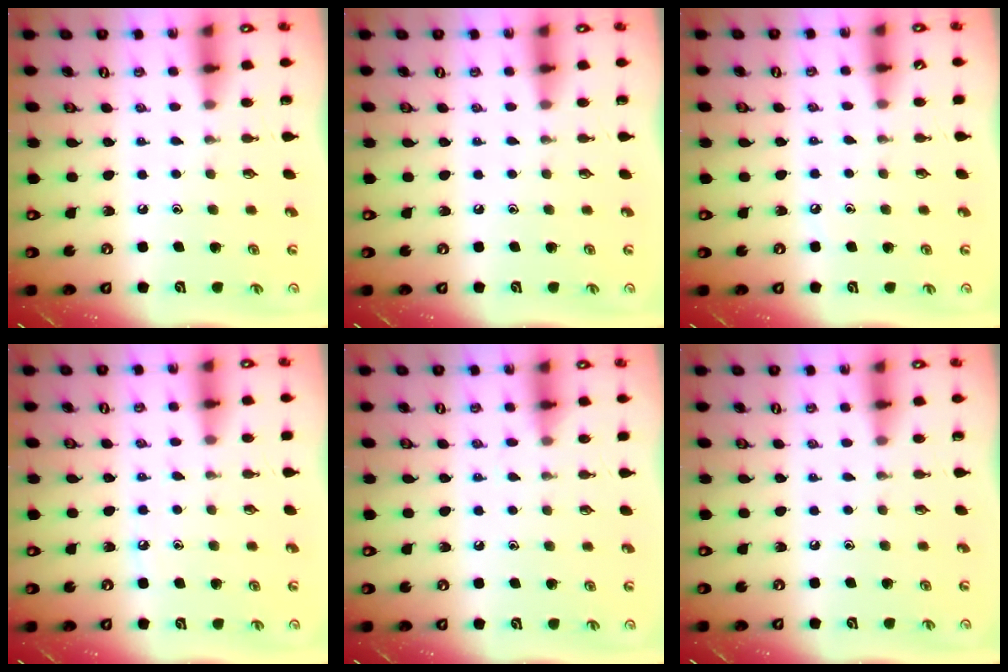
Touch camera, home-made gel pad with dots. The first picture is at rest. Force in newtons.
{"total": 0.0}
{"total": 3.0, "press": 3.0, "slide": 0.4}
{"total": 5.2, "press": 5.2, "slide": 0.6}
{"total": 5.8, "press": 5.8, "slide": 0.8}
{"total": 0.0}